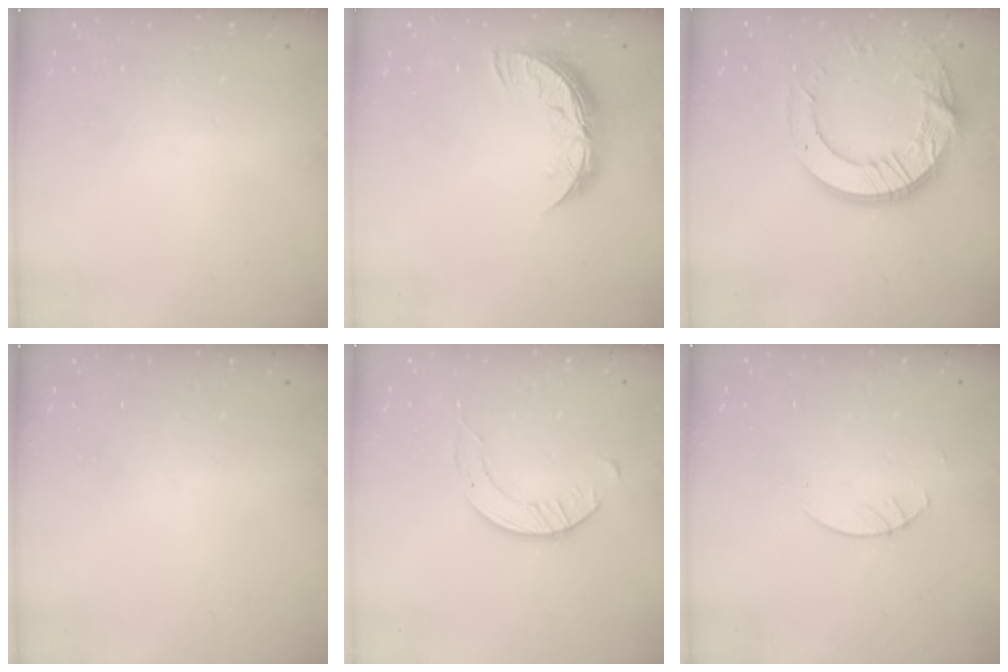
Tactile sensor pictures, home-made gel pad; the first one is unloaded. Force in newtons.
{"total": 9.1, "press": 9.1, "slide": 0.4}
{"total": 17.1, "press": 17.0, "slide": 1.5}
{"total": 0.0}
{"total": 3.5, "press": 3.4, "slide": 0.4}
{"total": 2.7, "press": 2.7, "slide": 0.2}